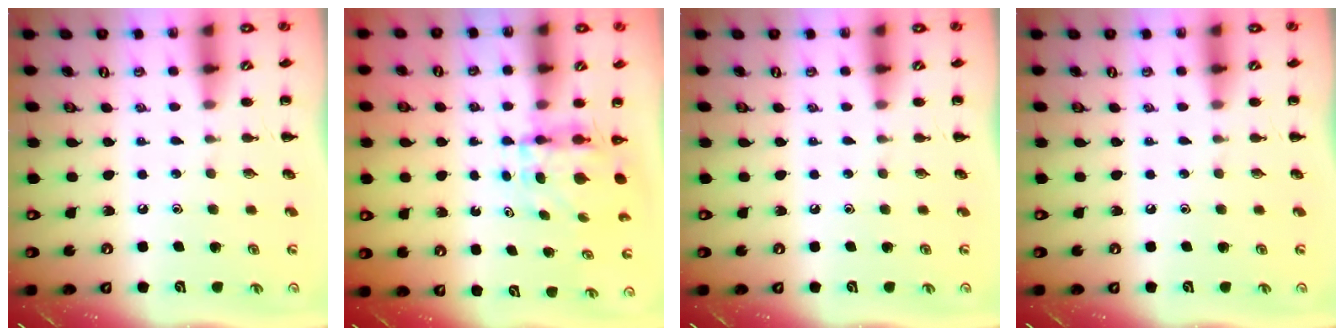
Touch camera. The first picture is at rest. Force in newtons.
{"total": 3.9, "press": 3.9, "slide": 0.3}
{"total": 0.0}
{"total": 0.0}